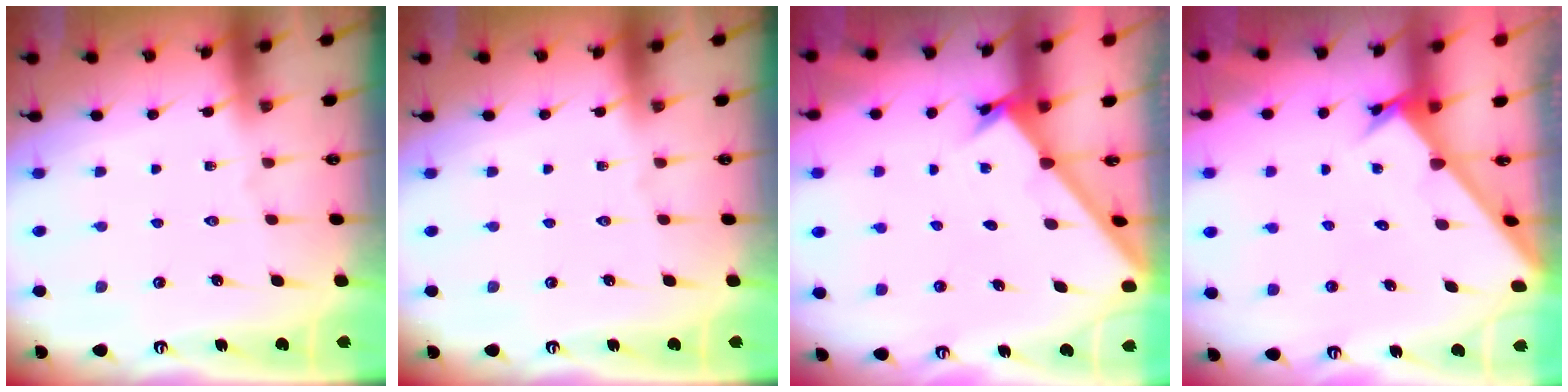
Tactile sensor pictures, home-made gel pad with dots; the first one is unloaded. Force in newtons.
{"total": 0.0}
{"total": 1.6, "press": 1.6, "slide": 0.2}
{"total": 2.6, "press": 2.6, "slide": 0.3}